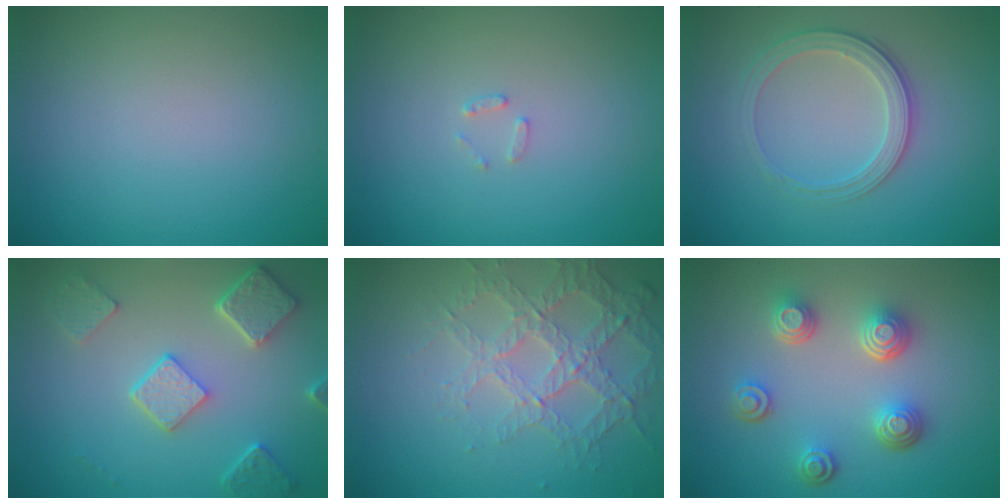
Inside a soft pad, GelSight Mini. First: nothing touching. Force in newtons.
{"total": 0.9, "press": 0.9, "slide": 0.2}
{"total": 2.8, "press": 2.6, "slide": 0.9}
{"total": 4.9, "press": 3.8, "slide": 3.0}
{"total": 3.4, "press": 3.2, "slide": 1.2}
{"total": 4.5, "press": 3.4, "slide": 2.9}